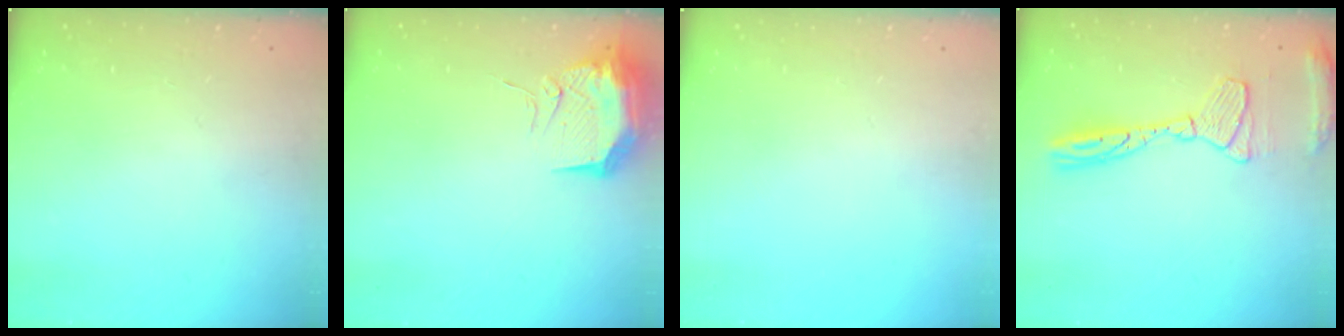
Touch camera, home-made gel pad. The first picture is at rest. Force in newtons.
{"total": 11.4, "press": 11.2, "slide": 1.9}
{"total": 0.0}
{"total": 14.2, "press": 14.1, "slide": 1.2}